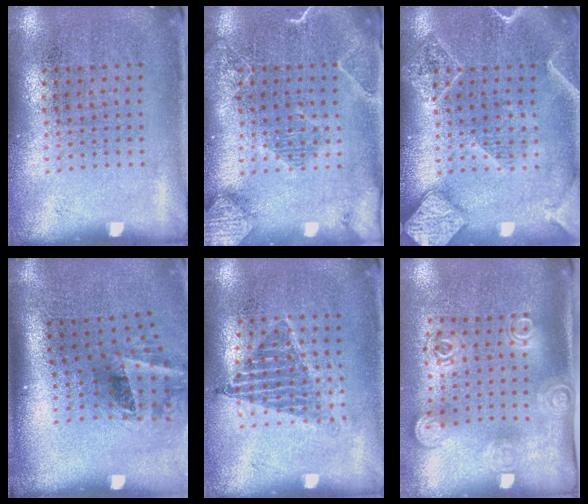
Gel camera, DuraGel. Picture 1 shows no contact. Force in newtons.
{"total": 2.2, "press": 2.1, "slide": 0.6}
{"total": 2.1, "press": 2.1, "slide": 0.3}
{"total": 2.0, "press": 1.3, "slide": 1.5}
{"total": 1.1, "press": 0.9, "slide": 0.6}
{"total": 1.8, "press": 1.3, "slide": 1.3}